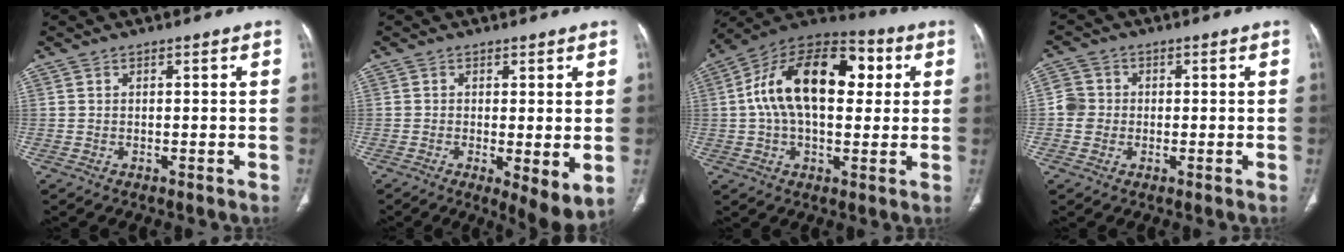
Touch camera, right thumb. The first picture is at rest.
{"total": 6.6, "force": [-1.0, 2.0, 6.2], "torque": [-0.100, -0.024, -0.016]}
{"total": 21.5, "force": [3.7, 12.3, 17.2], "torque": [-0.270, 0.031, 0.051]}
{"total": 4.1, "force": [-0.3, 3.9, 1.1], "torque": [-0.005, 0.007, -0.011]}